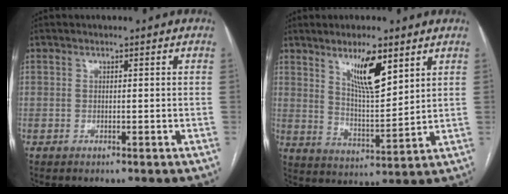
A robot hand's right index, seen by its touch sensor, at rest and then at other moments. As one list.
[{"total": 9.2, "force": [5.4, 1.8, 7.2], "torque": [-0.132, -0.008, 0.101]}]